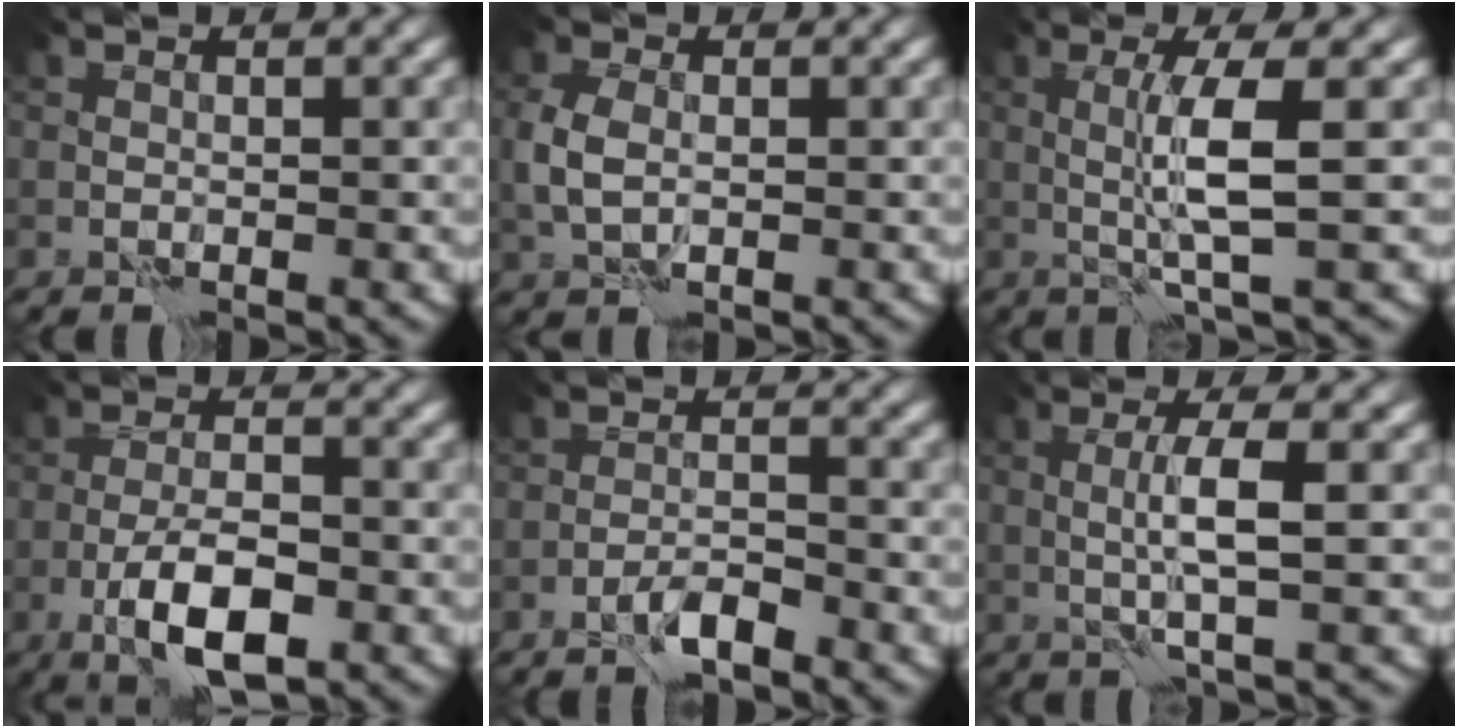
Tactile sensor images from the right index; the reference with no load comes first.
{"total": 2.9, "force": [0.2, 1.9, 2.2], "torque": [-0.060, -0.001, 0.000]}
{"total": 4.3, "force": [0.6, 0.0, 4.2], "torque": [-0.086, 0.000, 0.013]}
{"total": 6.3, "force": [-2.8, 2.1, 5.2], "torque": [-0.096, 0.002, -0.055]}
{"total": 2.0, "force": [-1.5, 0.2, 1.3], "torque": [-0.025, 0.006, -0.030]}
{"total": 3.2, "force": [0.6, 0.1, 3.1], "torque": [-0.060, 0.001, 0.010]}